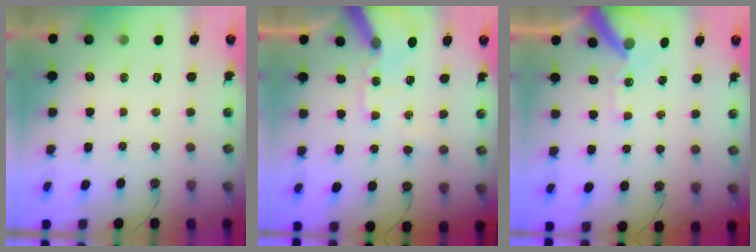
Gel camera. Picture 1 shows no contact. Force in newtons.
{"total": 12.8, "press": 12.6, "slide": 2.3}
{"total": 11.3, "press": 11.2, "slide": 1.7}